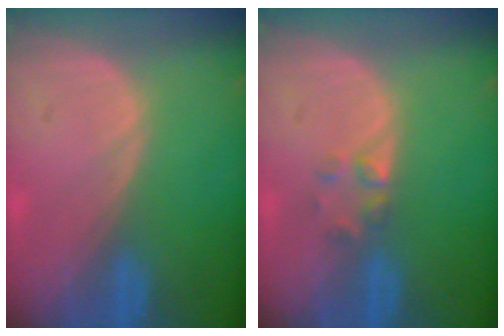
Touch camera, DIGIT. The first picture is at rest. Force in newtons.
{"total": 2.0, "press": 2.0, "slide": 0.2}